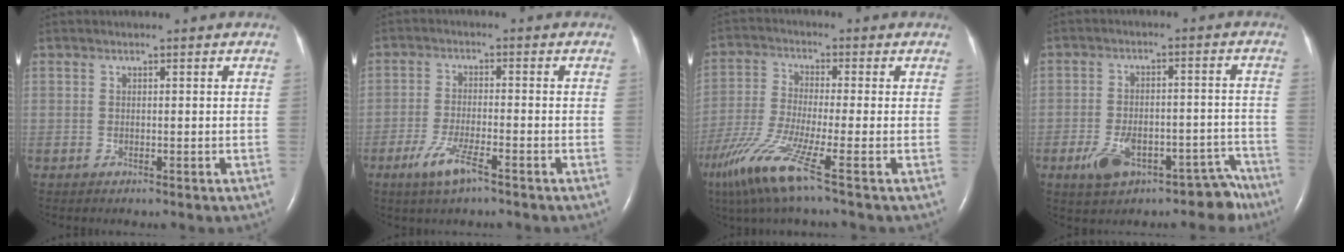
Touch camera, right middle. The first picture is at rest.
{"total": 5.4, "force": [-3.3, 0.6, 4.2], "torque": [-0.099, -0.010, -0.062]}
{"total": 10.0, "force": [-5.9, -0.6, 8.1], "torque": [-0.174, -0.037, -0.121]}
{"total": 9.7, "force": [-6.6, 4.5, 5.5], "torque": [-0.069, 0.028, -0.095]}